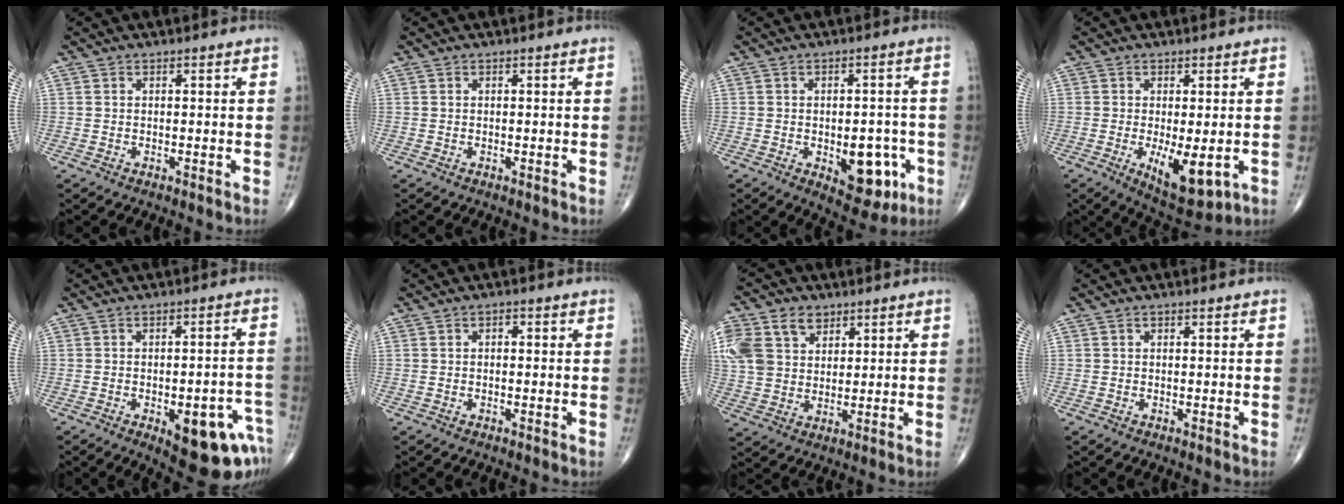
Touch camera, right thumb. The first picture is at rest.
{"total": 0.0}
{"total": 10.4, "force": [-3.2, 5.5, 8.2], "torque": [-0.072, 0.011, -0.030]}
{"total": 9.1, "force": [-2.1, 3.5, 8.1], "torque": [-0.118, -0.021, -0.022]}
{"total": 14.0, "force": [-6.4, 5.6, 11.1], "torque": [-0.089, 0.033, -0.067]}
{"total": 1.1, "force": [0.2, 0.7, 0.9], "torque": [-0.009, 0.004, -0.001]}
{"total": 17.3, "force": [7.1, 12.8, 9.2], "torque": [-0.230, 0.025, 0.144]}
{"total": 0.0}